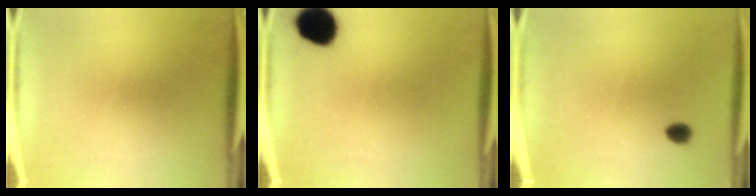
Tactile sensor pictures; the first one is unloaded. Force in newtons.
{"total": 10.2}
{"total": 2.1}